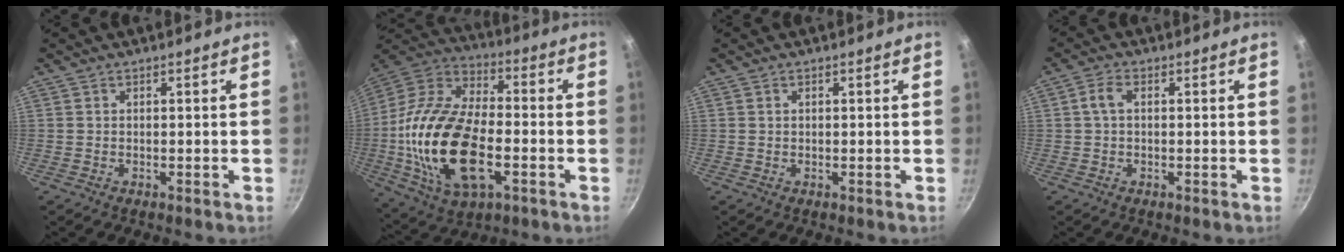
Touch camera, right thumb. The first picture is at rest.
{"total": 24.8, "force": [-4.7, 13.2, 20.5], "torque": [-0.398, 0.023, -0.090]}
{"total": 0.5, "force": [0.2, 0.4, 0.3], "torque": [-0.004, 0.002, 0.003]}
{"total": 3.0, "force": [0.4, 1.7, 2.4], "torque": [-0.050, 0.010, 0.004]}